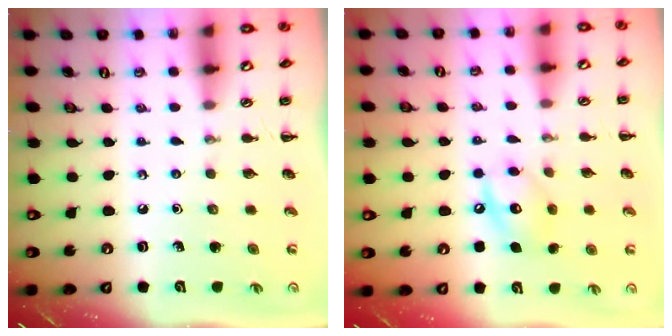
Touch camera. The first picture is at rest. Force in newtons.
{"total": 9.7, "press": 9.7, "slide": 1.2}